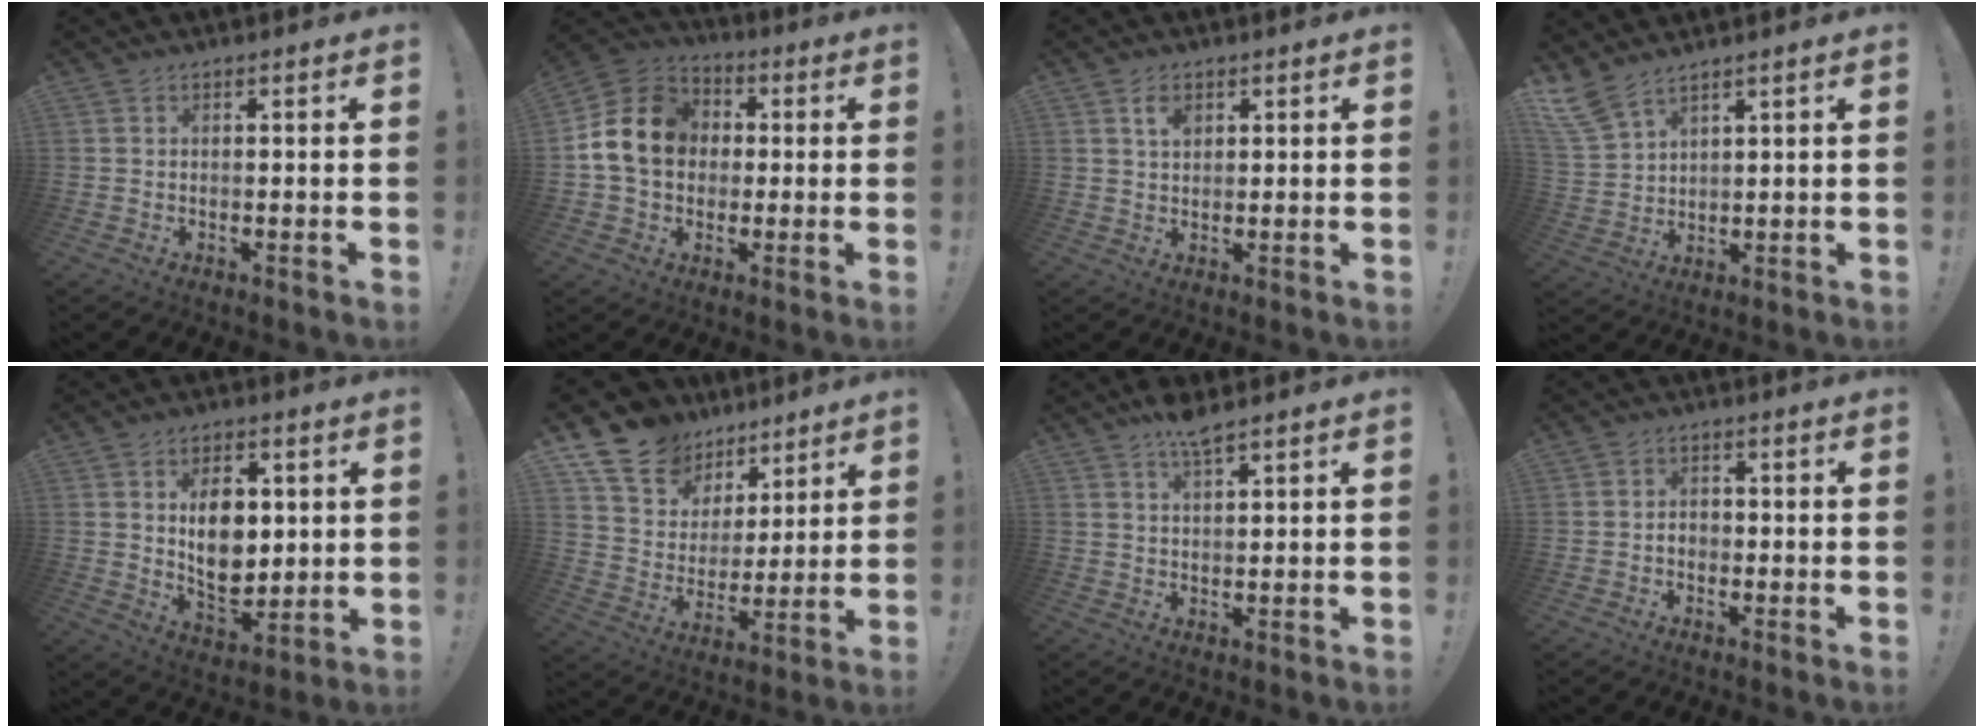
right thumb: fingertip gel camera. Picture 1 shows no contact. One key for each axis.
{"total": 15.5, "fx": 1.6, "fy": 12.6, "fz": 8.9, "tx": -0.146, "ty": 0.012, "tz": 0.036}
{"total": 3.6, "fx": 1.7, "fy": 2.1, "fz": 2.4, "tx": -0.030, "ty": -0.005, "tz": 0.026}
{"total": 7.2, "fx": 5.9, "fy": 2.5, "fz": 3.3, "tx": -0.072, "ty": -0.029, "tz": 0.118}
{"total": 11.8, "fx": 2.9, "fy": 8.4, "fz": 7.7, "tx": -0.107, "ty": -0.019, "tz": 0.053}
{"total": 14.9, "fx": 10.3, "fy": 10.1, "fz": 3.8, "tx": -0.070, "ty": -0.072, "tz": 0.206}
{"total": 5.1, "fx": 3.9, "fy": 0.9, "fz": 3.1, "tx": -0.054, "ty": -0.019, "tz": 0.066}
{"total": 2.3, "fx": -1.0, "fy": 1.6, "fz": 1.3, "tx": -0.022, "ty": 0.006, "tz": -0.019}